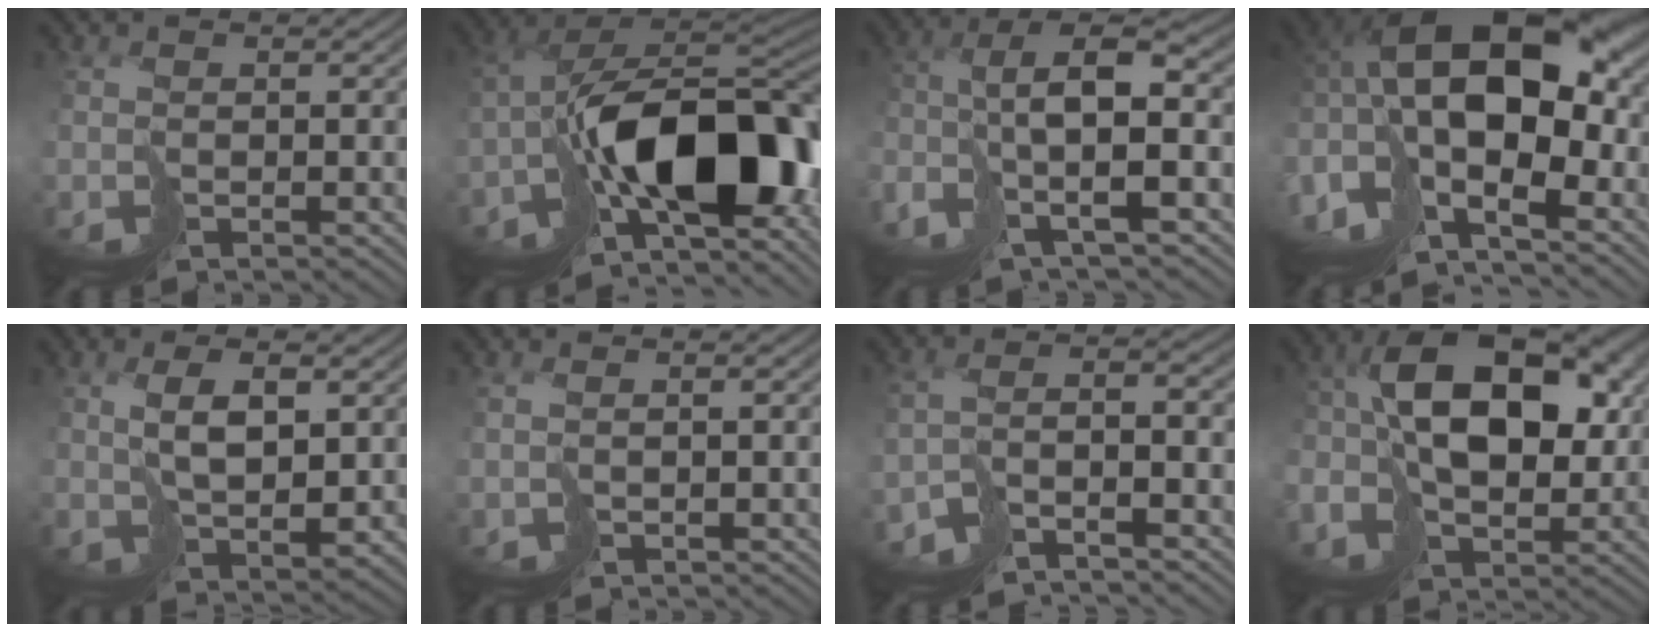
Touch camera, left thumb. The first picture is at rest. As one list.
[{"total": 17.4, "force": [-5.2, 8.8, 14.1], "torque": [-0.225, -0.016, -0.077]}, {"total": 9.9, "force": [-3.3, 2.7, 8.9], "torque": [-0.195, -0.005, -0.057]}, {"total": 17.5, "force": [0.1, 9.3, 14.9], "torque": [-0.307, -0.006, 0.018]}, {"total": 5.8, "force": [2.6, 2.1, 4.7], "torque": [-0.102, -0.003, 0.060]}, {"total": 2.3, "force": [0.8, 0.5, 2.1], "torque": [-0.051, -0.003, 0.021]}, {"total": 5.2, "force": [-4.3, 0.7, 2.9], "torque": [-0.063, -0.003, -0.082]}, {"total": 13.3, "force": [1.7, 8.2, 10.3], "torque": [-0.176, 0.015, 0.028]}]